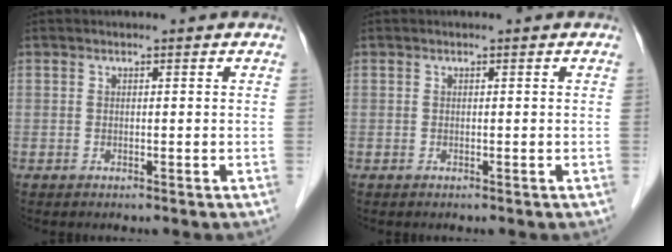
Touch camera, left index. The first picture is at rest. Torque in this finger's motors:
{"motor_torque": [-0.02, -0.03, 0.00, -0.05]}